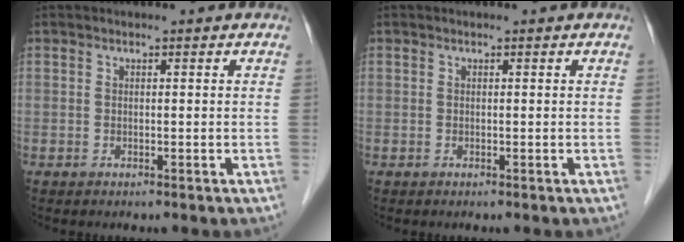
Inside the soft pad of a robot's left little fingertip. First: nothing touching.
{"total": 0.0}